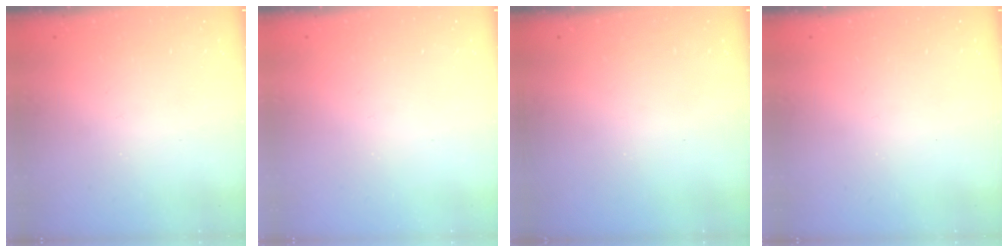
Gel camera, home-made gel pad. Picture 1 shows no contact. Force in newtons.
{"total": 0.0}
{"total": 0.0}
{"total": 0.0}